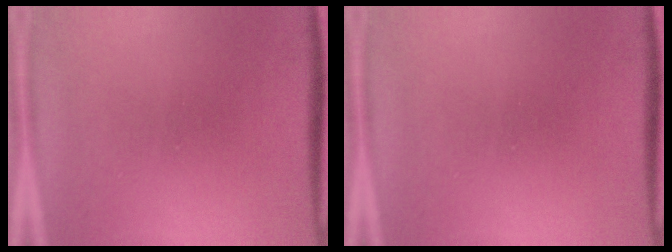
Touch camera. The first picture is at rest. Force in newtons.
{"total": 0.0}